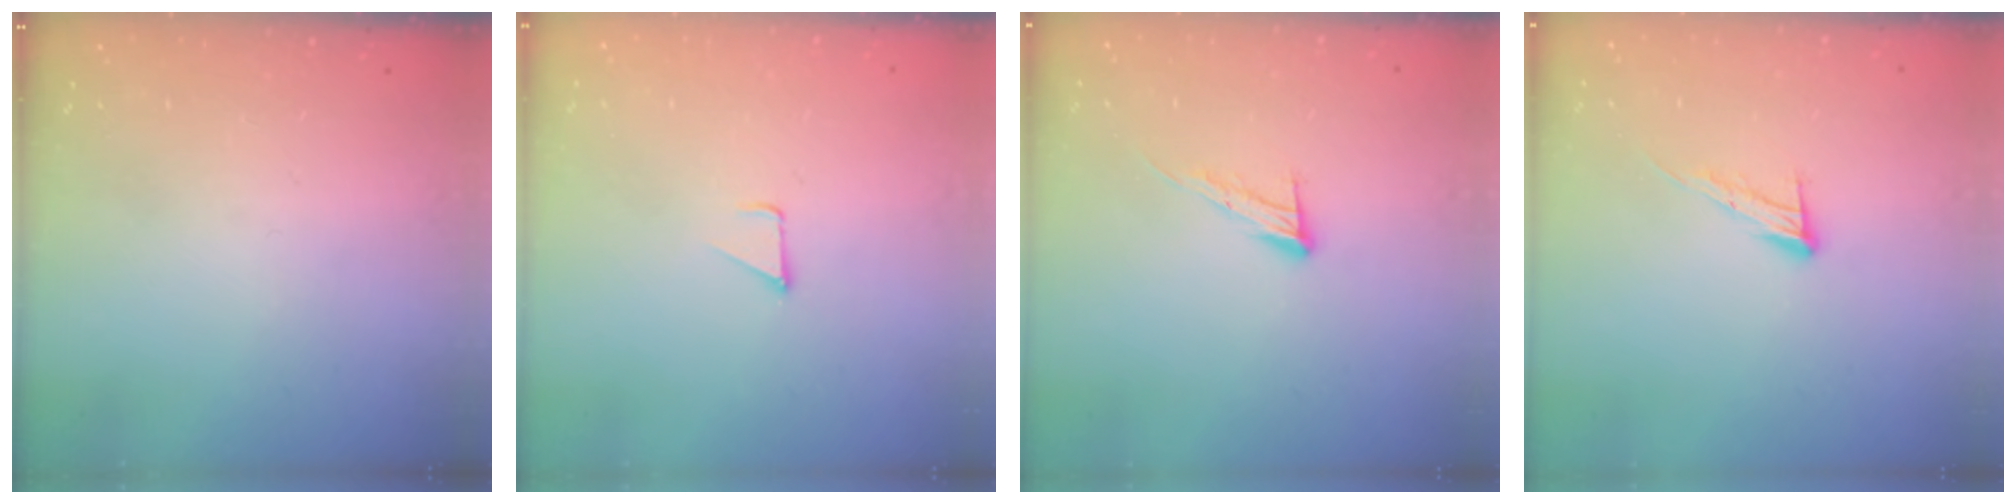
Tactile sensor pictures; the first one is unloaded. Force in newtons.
{"total": 1.2, "press": 1.2, "slide": 0.1}
{"total": 8.8, "press": 8.7, "slide": 0.2}
{"total": 8.8, "press": 8.7, "slide": 0.2}